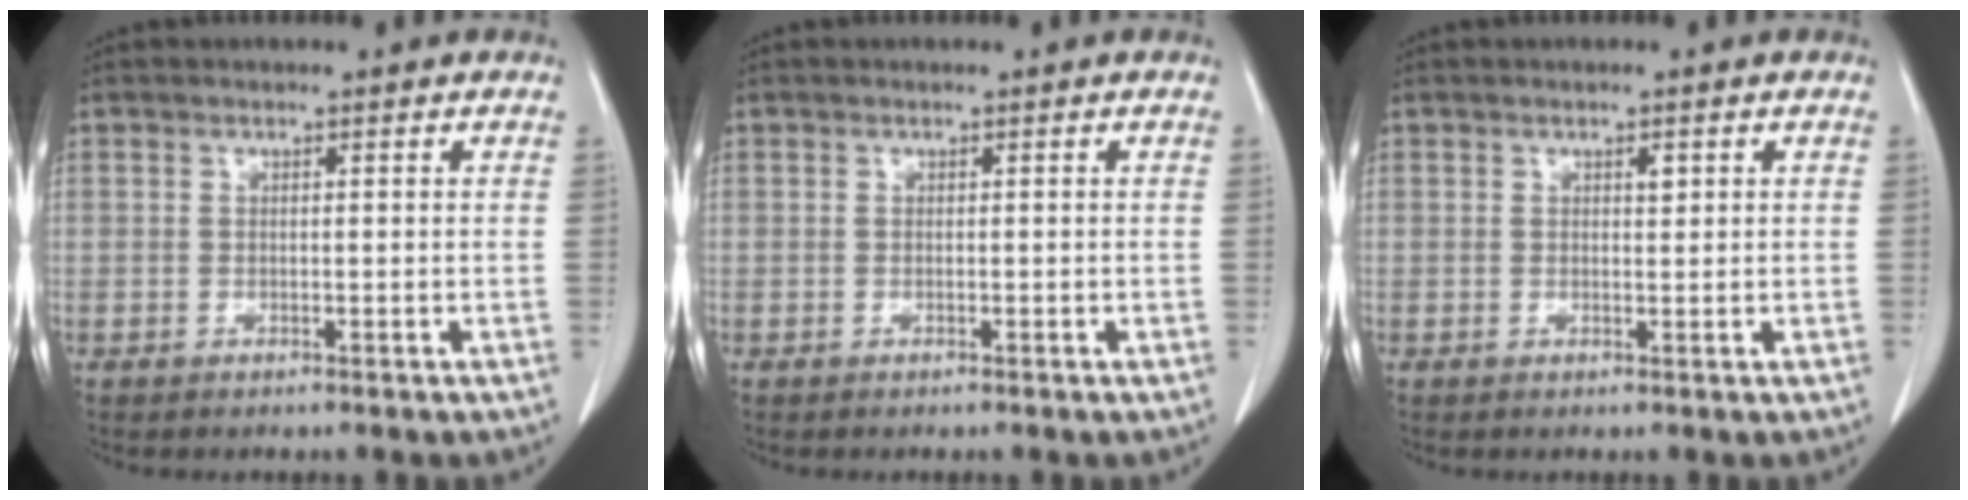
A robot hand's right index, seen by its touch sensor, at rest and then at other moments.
{"total": 0.0}
{"total": 1.1, "force": [0.5, 0.4, 0.9], "torque": [-0.013, -0.001, 0.006]}